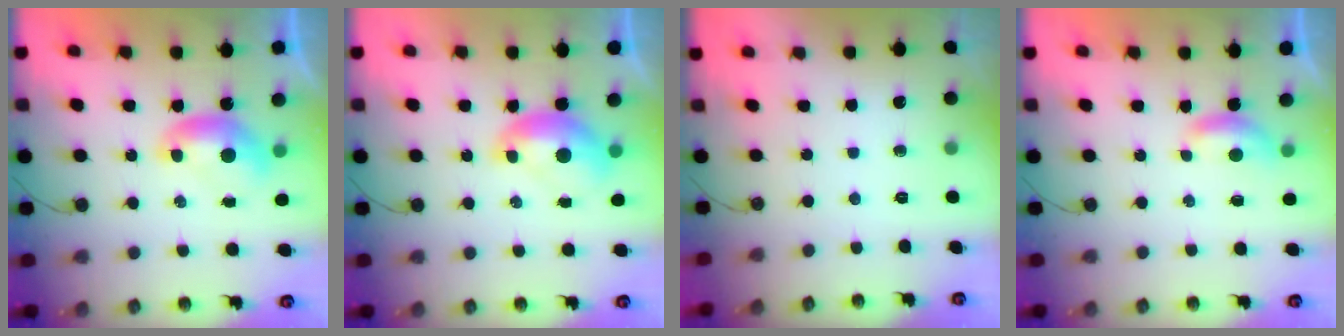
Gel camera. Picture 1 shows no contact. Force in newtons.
{"total": 1.3, "press": 1.3, "slide": 0.4}
{"total": 0.0}
{"total": 1.5, "press": 1.4, "slide": 0.4}